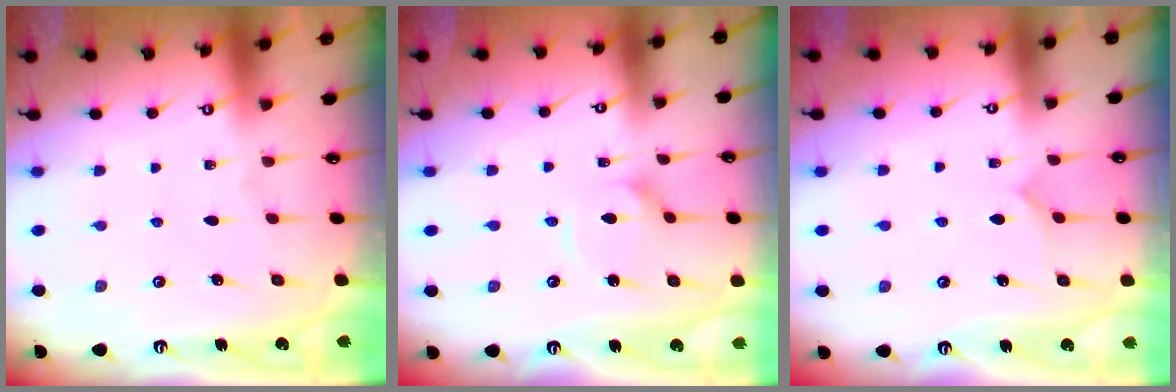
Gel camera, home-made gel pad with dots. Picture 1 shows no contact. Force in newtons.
{"total": 2.7, "press": 2.7, "slide": 0.3}
{"total": 2.8, "press": 2.8, "slide": 0.3}